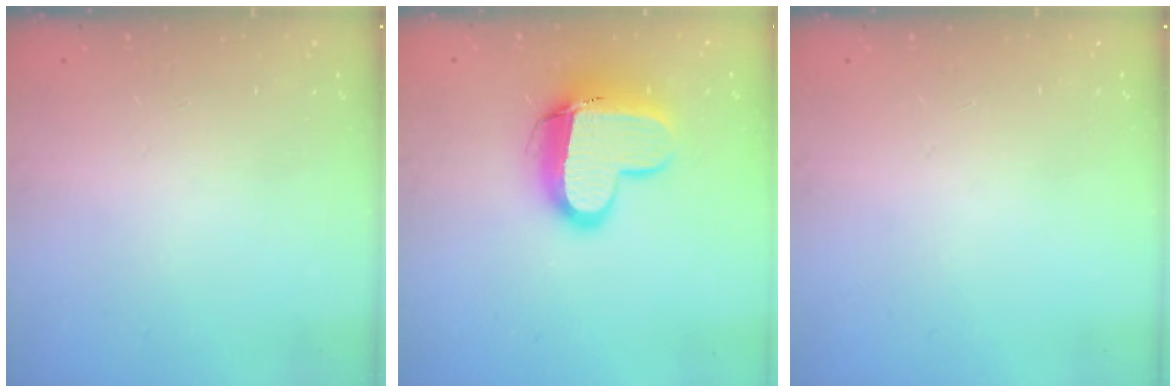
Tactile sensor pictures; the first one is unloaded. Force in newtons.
{"total": 13.5, "press": 13.5, "slide": 1.4}
{"total": 0.0}